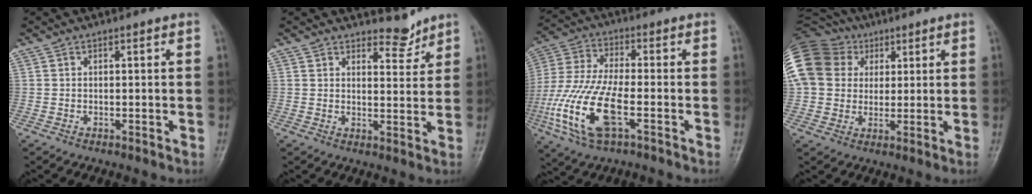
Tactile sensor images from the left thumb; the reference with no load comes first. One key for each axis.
{"total": 4.1, "fx": 3.7, "fy": 1.7, "fz": 0.6, "tx": 0.016, "ty": -0.032, "tz": 0.058}
{"total": 16.0, "fx": -5.4, "fy": 6.1, "fz": 13.8, "tx": -0.317, "ty": 0.011, "tz": -0.100}
{"total": 21.1, "fx": 6.2, "fy": 17.2, "fz": 10.5, "tx": -0.250, "ty": 0.055, "tz": 0.119}